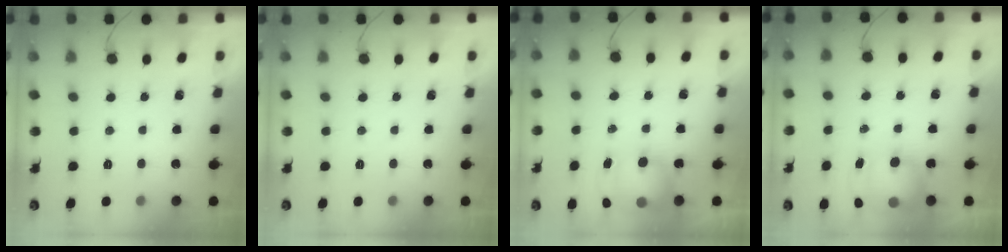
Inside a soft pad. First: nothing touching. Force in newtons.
{"total": 0.0}
{"total": 8.1, "press": 7.9, "slide": 1.9}
{"total": 8.1, "press": 7.9, "slide": 1.9}